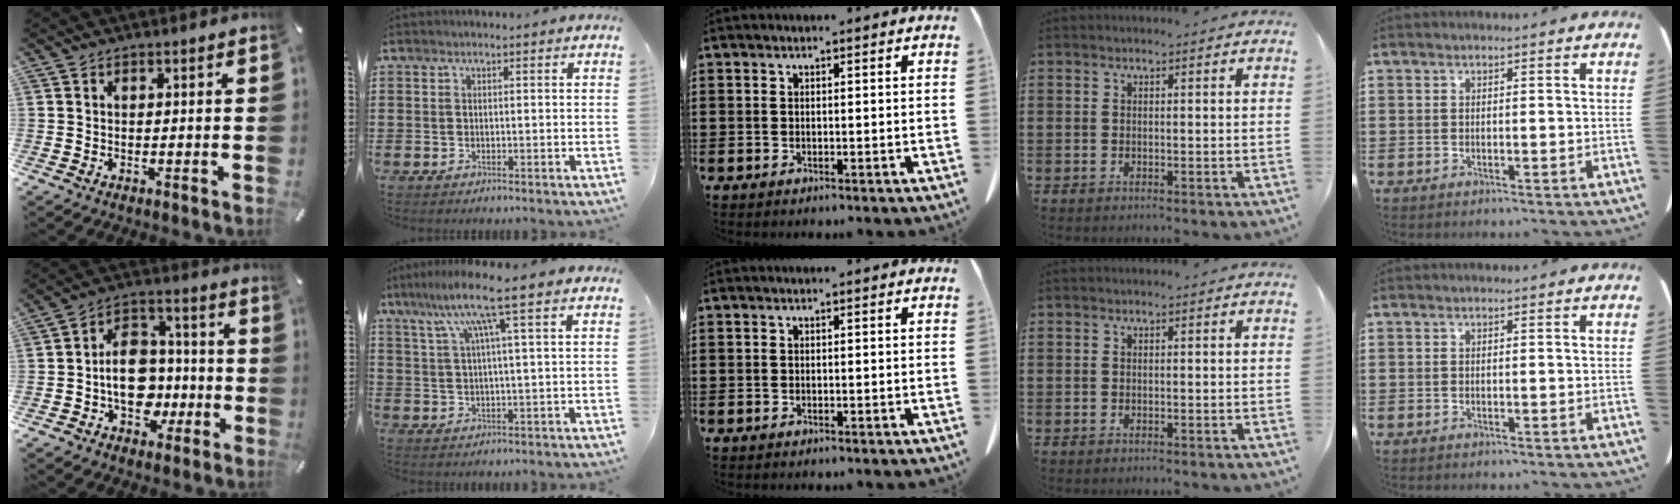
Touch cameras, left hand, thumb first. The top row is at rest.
{"thumb": {"total": 12.9, "force": [-2.8, 10.0, 7.7], "torque": [-0.125, 0.021, -0.045]}, "index": {"total": 10.0, "force": [5.3, -0.1, 8.4], "torque": [-0.176, -0.002, 0.088]}}